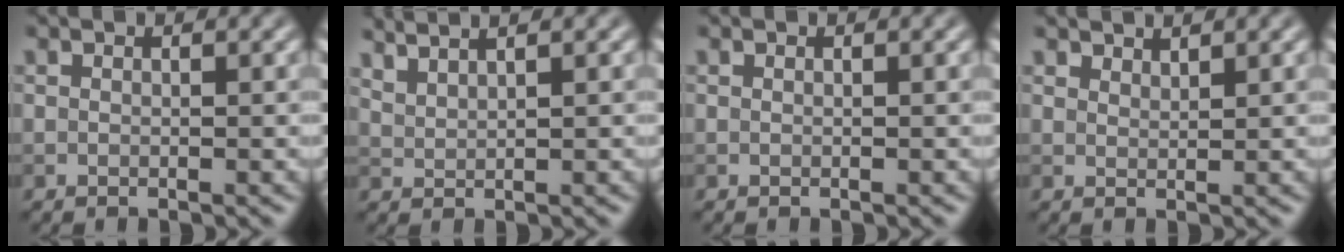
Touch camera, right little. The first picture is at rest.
{"total": 3.2, "force": [2.8, 0.9, 1.5], "torque": [-0.012, 0.014, 0.031]}
{"total": 0.0}
{"total": 1.6, "force": [1.6, 0.1, 0.2], "torque": [-0.003, 0.000, 0.025]}